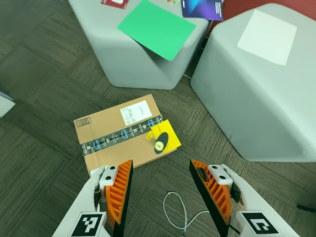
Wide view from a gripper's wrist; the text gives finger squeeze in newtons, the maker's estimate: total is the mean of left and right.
{"total": 0.0}